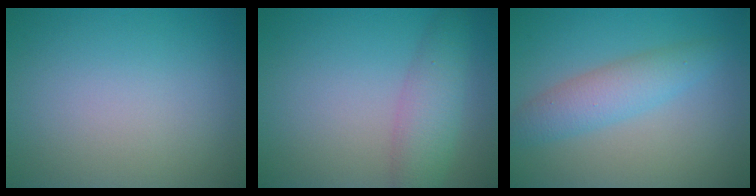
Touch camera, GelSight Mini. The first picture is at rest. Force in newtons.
{"total": 3.8, "press": 3.8, "slide": 0.1}
{"total": 3.6, "press": 3.6, "slide": 0.0}